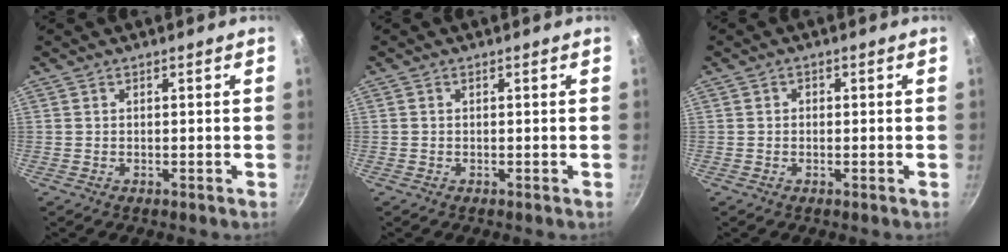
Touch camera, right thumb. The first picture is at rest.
{"total": 0.0}
{"total": 0.9, "force": [-0.1, 0.9, 0.3], "torque": [-0.002, 0.002, -0.005]}